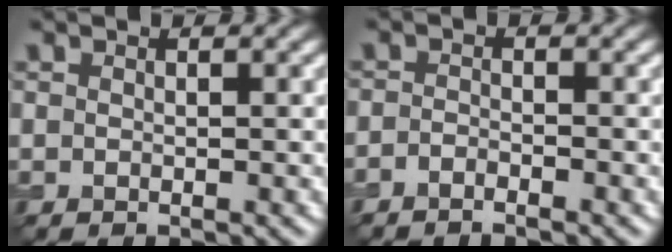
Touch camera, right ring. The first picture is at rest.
{"total": 1.1, "force": [-1.1, 0.0, 0.0], "torque": [0.000, -0.002, -0.029]}